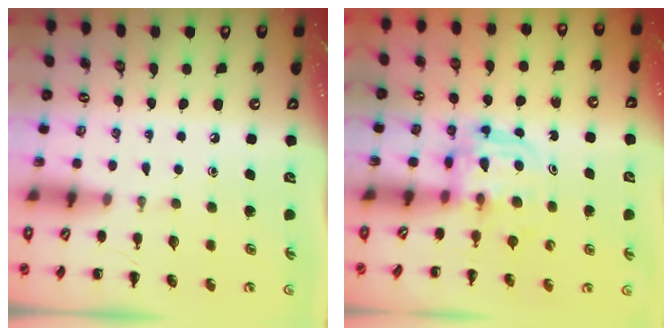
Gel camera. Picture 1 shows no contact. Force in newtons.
{"total": 3.6, "press": 3.6, "slide": 0.2}